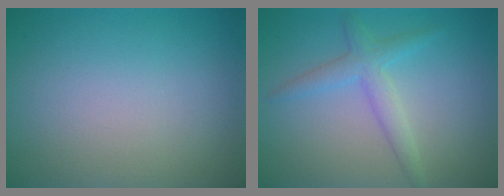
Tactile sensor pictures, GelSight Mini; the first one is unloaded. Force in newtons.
{"total": 2.6, "press": 2.6, "slide": 0.1}